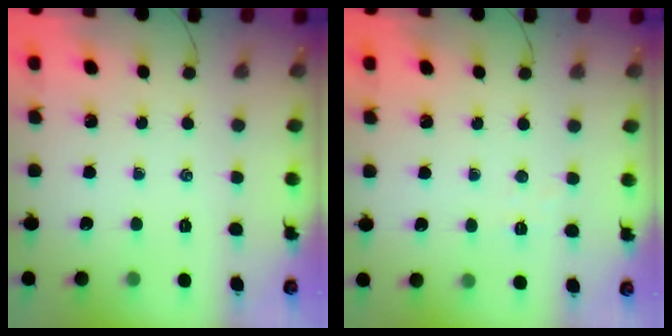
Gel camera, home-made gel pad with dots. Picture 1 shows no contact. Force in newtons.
{"total": 2.6, "press": 2.4, "slide": 0.8}